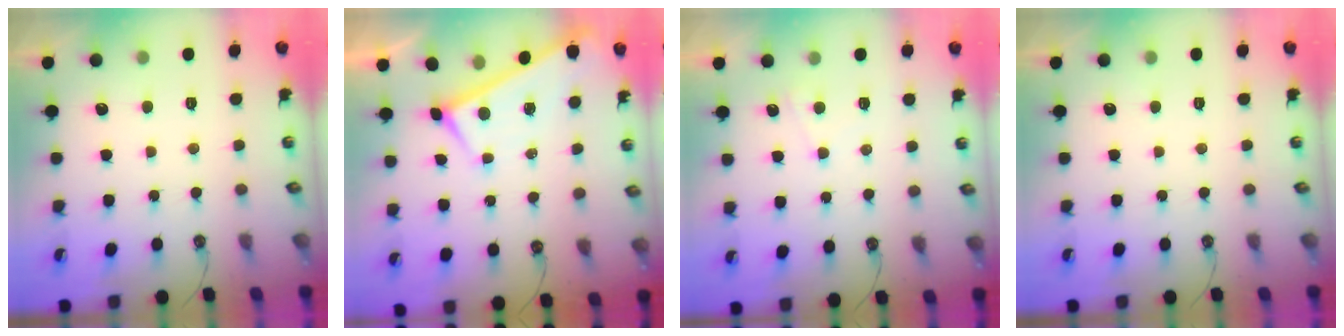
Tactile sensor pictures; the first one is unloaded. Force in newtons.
{"total": 0.0}
{"total": 2.4, "press": 2.4, "slide": 0.4}
{"total": 0.0}